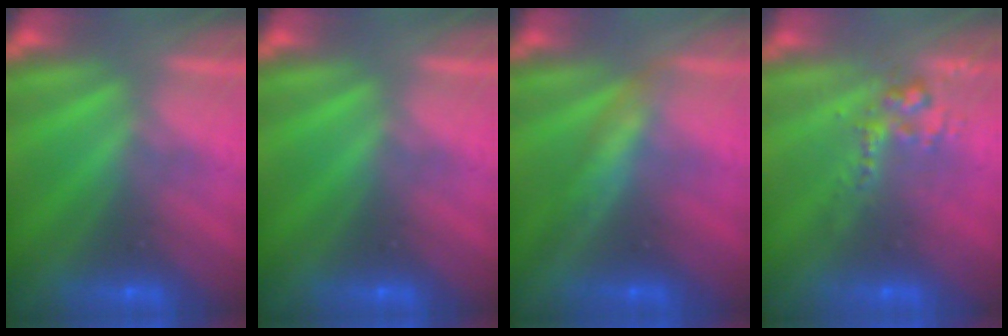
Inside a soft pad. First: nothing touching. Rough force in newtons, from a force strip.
{"total": 0.0}
{"total": 4.6}
{"total": 2.6}